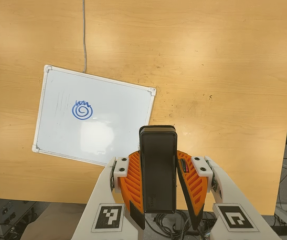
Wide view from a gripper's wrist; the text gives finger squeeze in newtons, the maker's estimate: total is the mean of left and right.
{"total": 6.1, "left": 5.1, "right": 7.2}